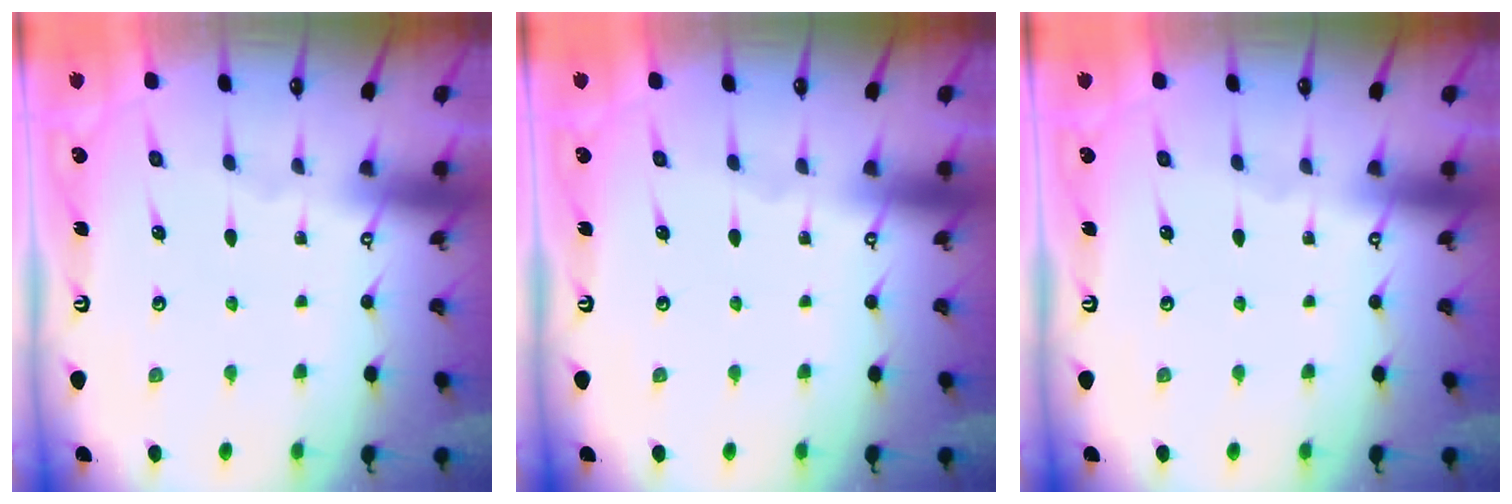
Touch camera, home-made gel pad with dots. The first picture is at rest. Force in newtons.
{"total": 0.0}
{"total": 0.0}